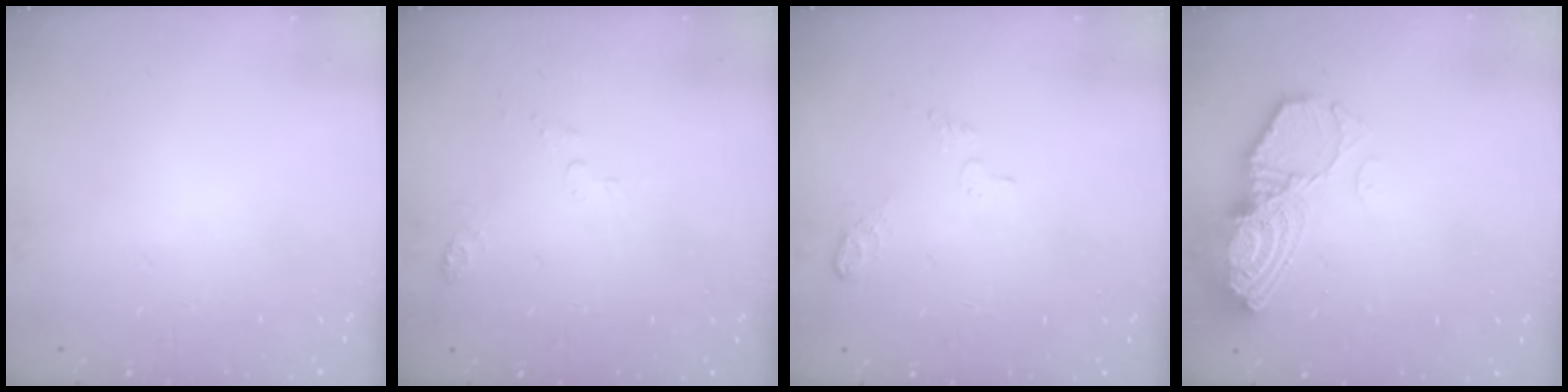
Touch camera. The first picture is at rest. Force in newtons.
{"total": 4.1, "press": 4.0, "slide": 0.8}
{"total": 4.1, "press": 4.0, "slide": 0.9}
{"total": 12.0, "press": 11.9, "slide": 0.7}